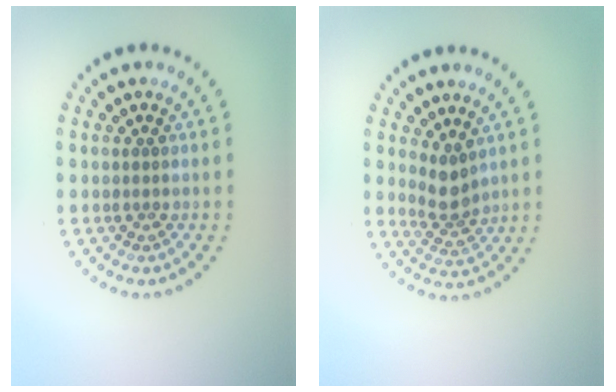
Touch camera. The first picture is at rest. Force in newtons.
{"total": 2.5, "press": 1.9, "slide": 1.6}